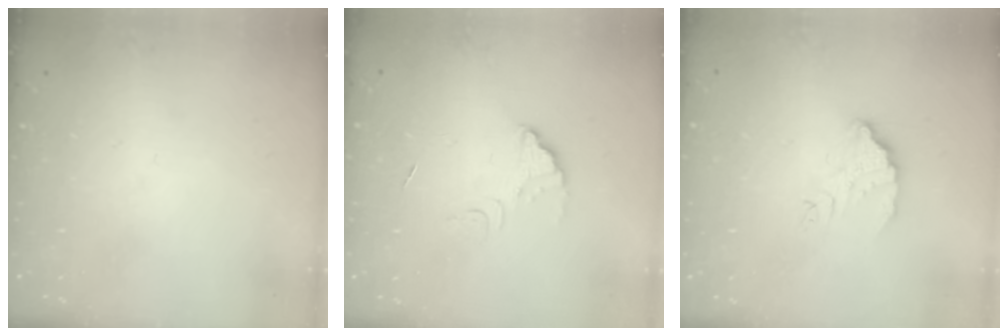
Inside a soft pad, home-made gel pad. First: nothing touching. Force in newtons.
{"total": 6.4, "press": 6.4, "slide": 0.5}
{"total": 4.5, "press": 4.5, "slide": 0.2}